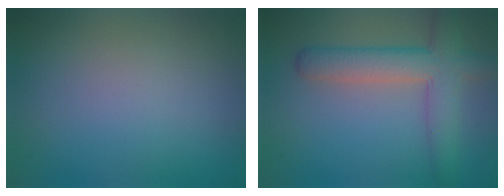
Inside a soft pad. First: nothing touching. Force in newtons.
{"total": 5.7, "press": 5.7, "slide": 0.3}